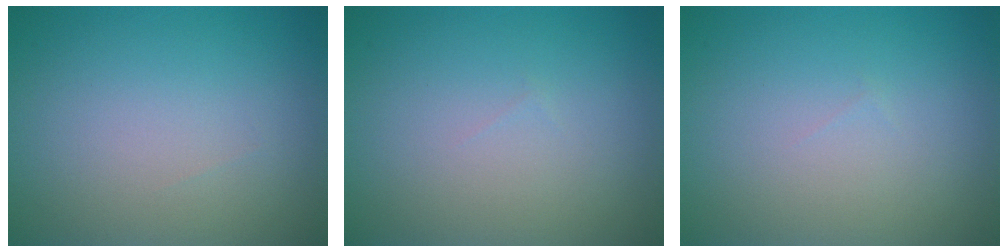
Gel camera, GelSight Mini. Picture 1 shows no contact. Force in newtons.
{"total": 0.0}
{"total": 0.0}